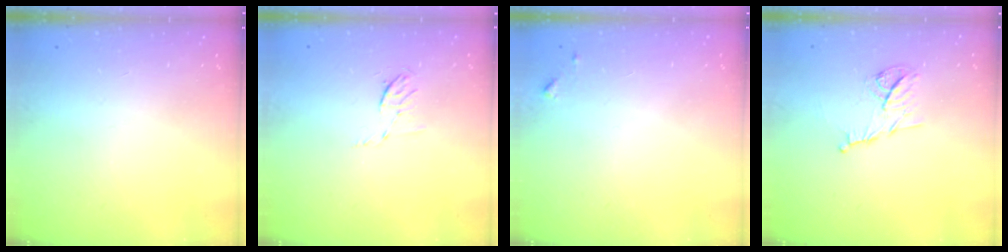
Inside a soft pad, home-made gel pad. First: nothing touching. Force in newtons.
{"total": 4.2, "press": 3.9, "slide": 1.6}
{"total": 5.1, "press": 5.1, "slide": 0.4}
{"total": 8.6, "press": 8.6, "slide": 0.7}